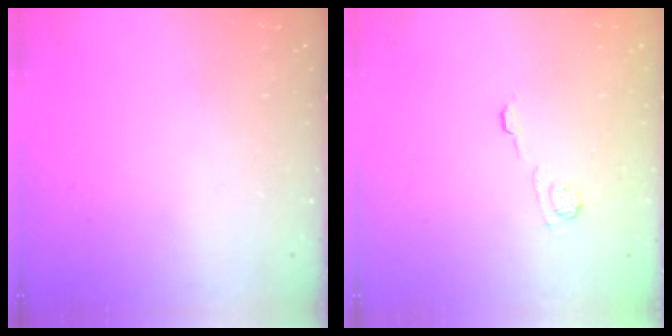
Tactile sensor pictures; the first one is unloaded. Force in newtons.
{"total": 8.5, "press": 8.3, "slide": 1.3}